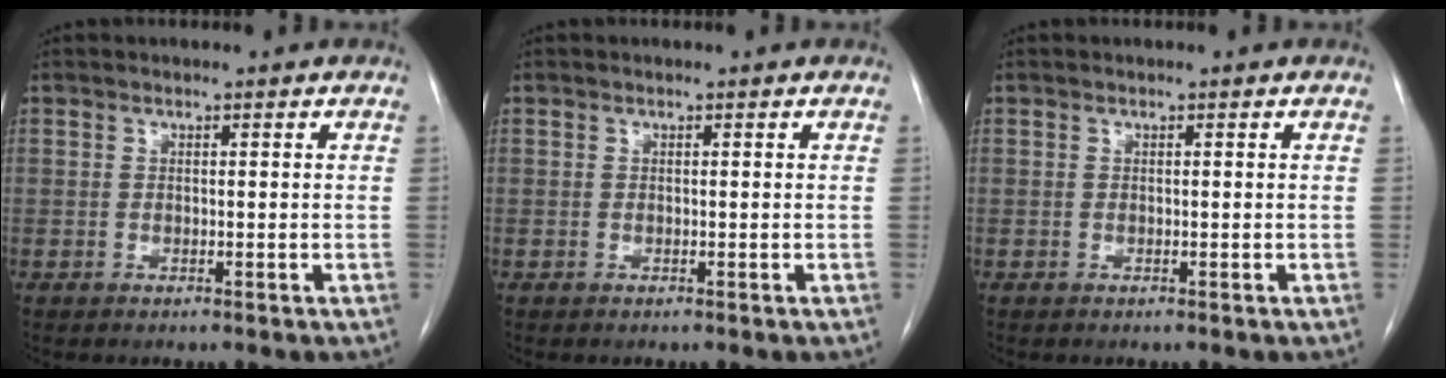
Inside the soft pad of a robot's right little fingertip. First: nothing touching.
{"total": 0.0}
{"total": 0.0}